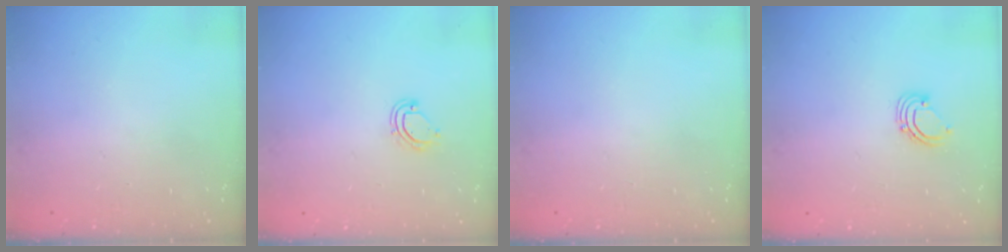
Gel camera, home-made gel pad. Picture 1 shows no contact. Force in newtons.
{"total": 5.2, "press": 5.2, "slide": 0.4}
{"total": 0.0}
{"total": 2.9, "press": 2.9, "slide": 0.2}